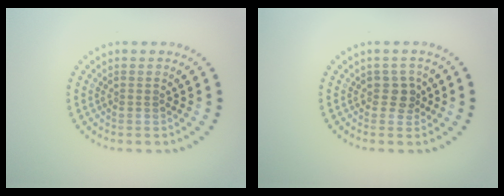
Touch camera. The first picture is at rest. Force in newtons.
{"total": 1.7, "press": 1.5, "slide": 0.8}